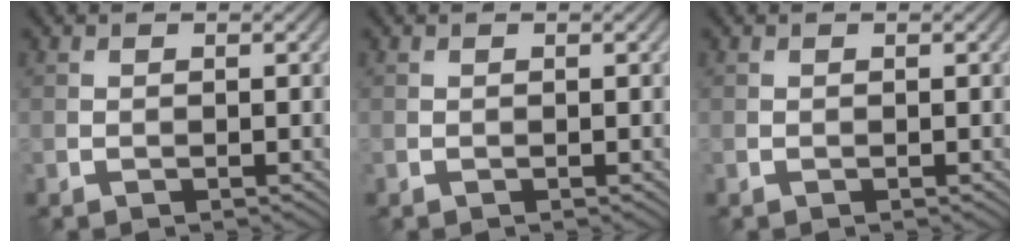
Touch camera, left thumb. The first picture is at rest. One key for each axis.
{"total": 0.0}
{"total": 0.0}